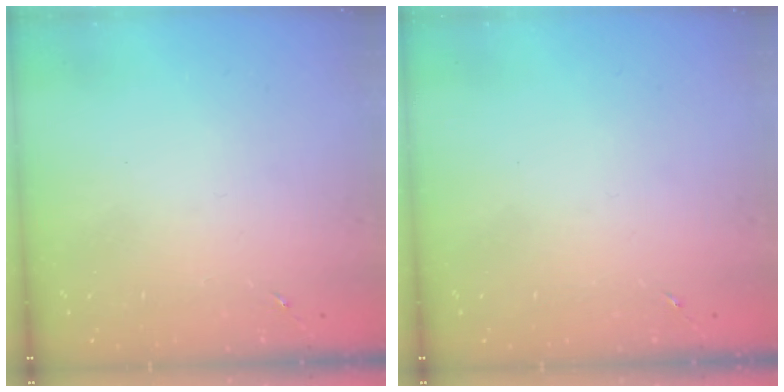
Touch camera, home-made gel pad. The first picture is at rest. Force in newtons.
{"total": 0.0}